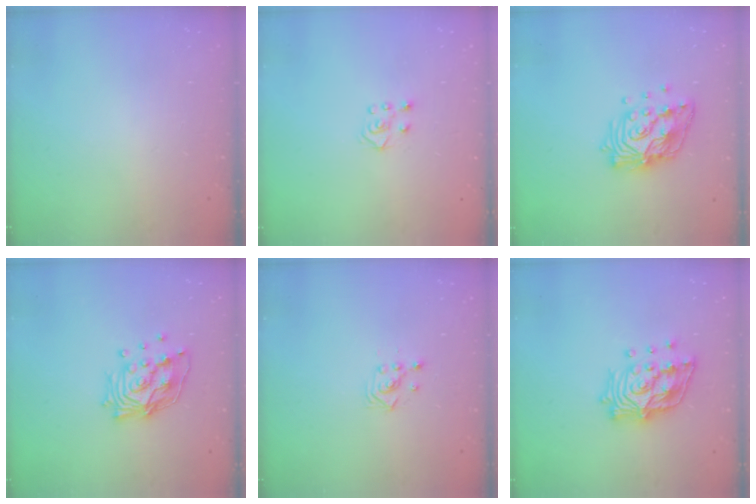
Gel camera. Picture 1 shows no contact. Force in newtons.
{"total": 5.2, "press": 5.2, "slide": 0.4}
{"total": 15.9, "press": 15.8, "slide": 1.8}
{"total": 15.0, "press": 14.9, "slide": 2.0}
{"total": 3.3, "press": 3.3, "slide": 0.2}
{"total": 17.1, "press": 16.9, "slide": 2.5}